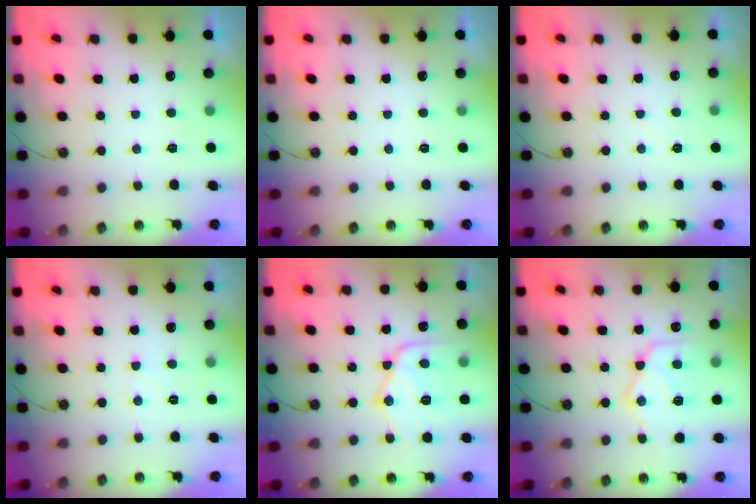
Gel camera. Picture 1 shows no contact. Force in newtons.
{"total": 0.0}
{"total": 3.2, "press": 3.2, "slide": 0.5}
{"total": 4.0, "press": 3.9, "slide": 0.4}
{"total": 15.7, "press": 15.6, "slide": 1.2}
{"total": 15.3, "press": 15.2, "slide": 0.9}